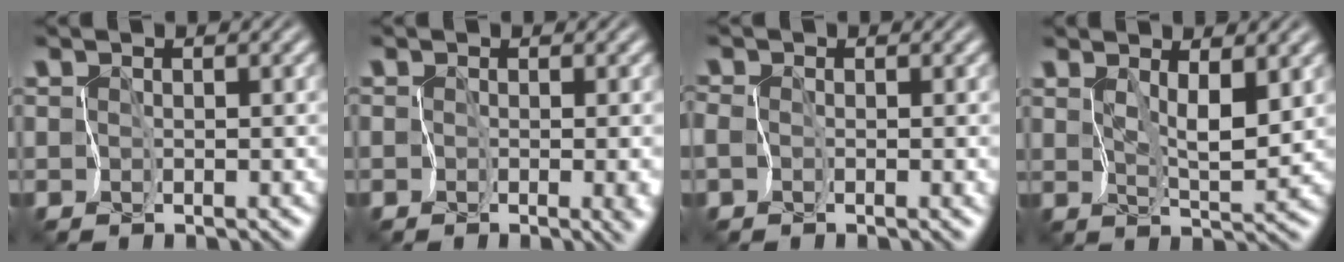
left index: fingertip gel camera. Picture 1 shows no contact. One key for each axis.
{"total": 2.7, "fx": -0.7, "fy": 1.2, "fz": 2.3, "tx": -0.021, "ty": -0.012, "tz": -0.008}
{"total": 1.4, "fx": -0.3, "fy": 0.8, "fz": 1.1, "tx": -0.012, "ty": -0.005, "tz": -0.010}
{"total": 2.9, "fx": 1.4, "fy": 0.5, "fz": 2.4, "tx": -0.051, "ty": -0.009, "tz": 0.031}